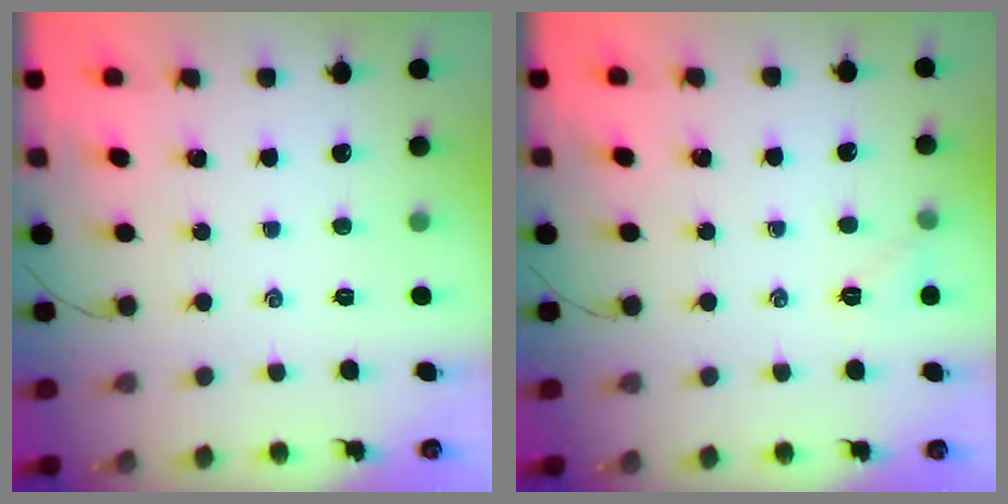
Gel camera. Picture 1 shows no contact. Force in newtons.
{"total": 5.0, "press": 4.8, "slide": 1.5}